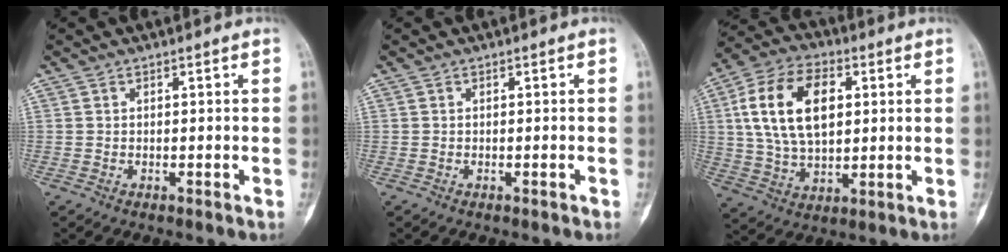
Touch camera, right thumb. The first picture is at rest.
{"total": 0.0}
{"total": 17.2, "force": [3.7, 10.5, 13.2], "torque": [-0.225, 0.006, 0.067]}